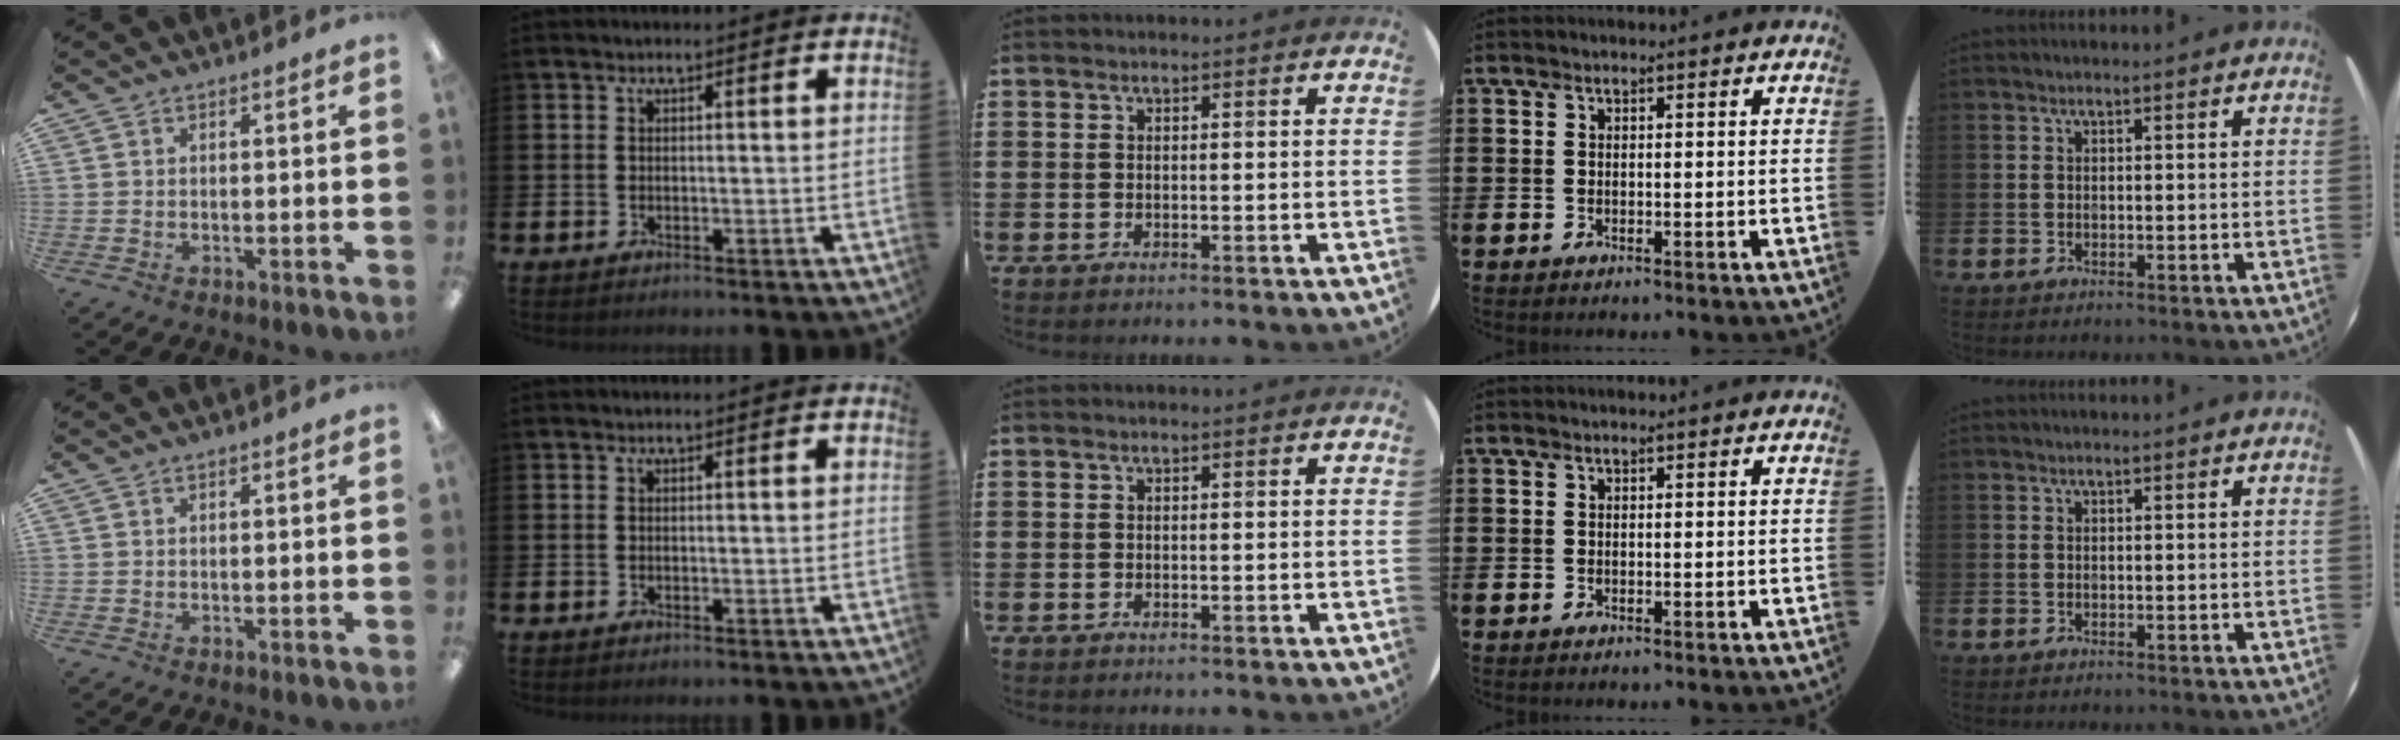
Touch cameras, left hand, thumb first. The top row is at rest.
{}